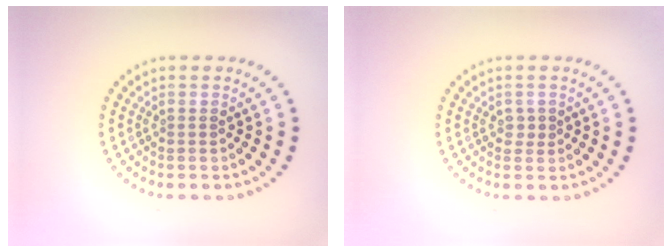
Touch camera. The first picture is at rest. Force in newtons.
{"total": 0.9, "press": 0.9, "slide": 0.2}